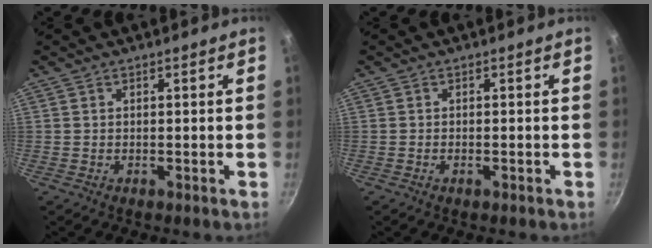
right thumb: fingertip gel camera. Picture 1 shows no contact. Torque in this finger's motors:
{"motor_torque": [-0.68, -0.31, -0.26, -0.11, 0.01]}